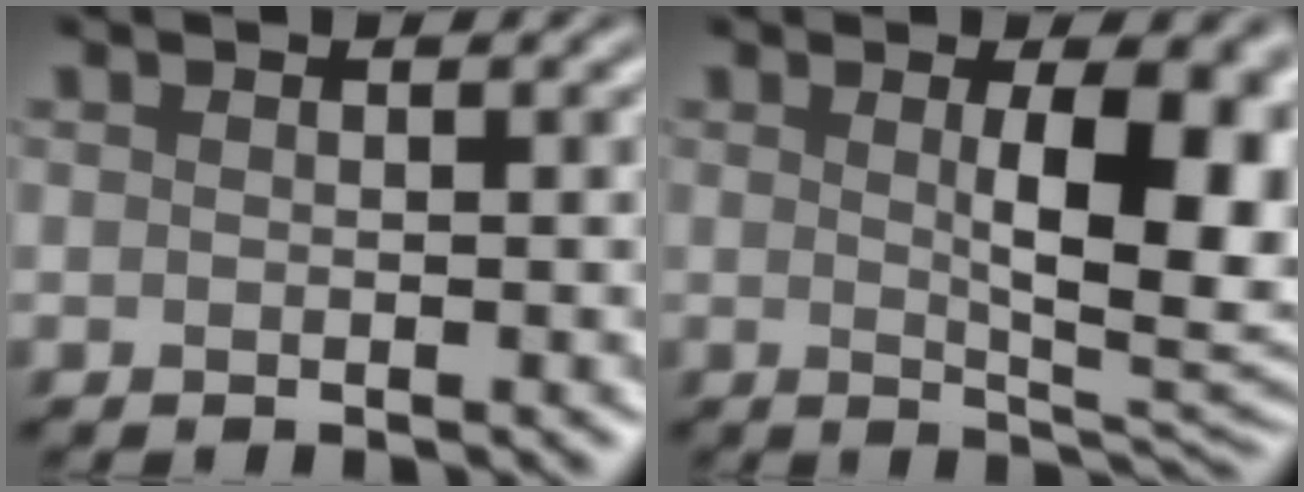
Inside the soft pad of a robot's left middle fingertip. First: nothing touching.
{"total": 8.6, "force": [1.3, 2.5, 8.1], "torque": [-0.110, -0.003, 0.026]}